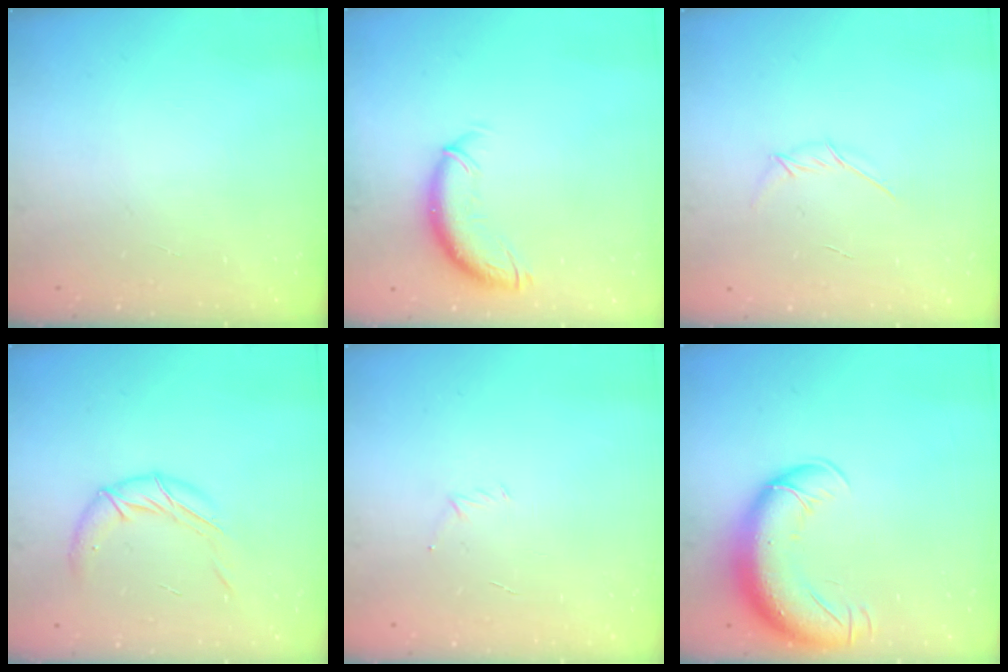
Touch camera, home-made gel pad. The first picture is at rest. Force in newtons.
{"total": 10.4, "press": 10.3, "slide": 0.9}
{"total": 4.2, "press": 4.2, "slide": 0.8}
{"total": 9.5, "press": 9.4, "slide": 1.1}
{"total": 2.9, "press": 2.8, "slide": 0.8}
{"total": 15.0, "press": 14.6, "slide": 3.6}